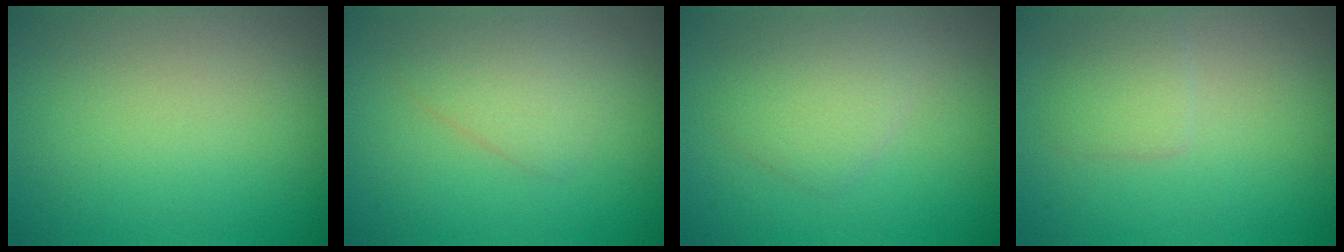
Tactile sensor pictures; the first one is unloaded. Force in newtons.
{"total": 2.3, "press": 2.3, "slide": 0.1}
{"total": 2.8, "press": 2.8, "slide": 0.1}
{"total": 1.8, "press": 1.8, "slide": 0.1}